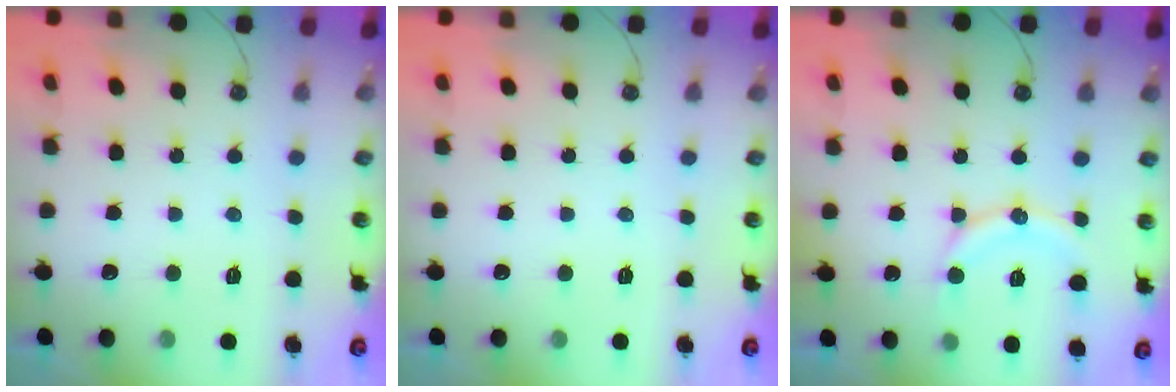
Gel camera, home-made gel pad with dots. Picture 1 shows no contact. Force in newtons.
{"total": 0.0}
{"total": 10.6, "press": 10.6, "slide": 0.3}